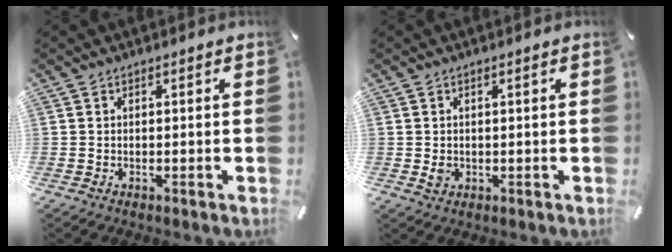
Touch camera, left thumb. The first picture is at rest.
{"total": 1.5, "force": [0.0, 1.4, 0.7], "torque": [-0.014, 0.002, 0.000]}